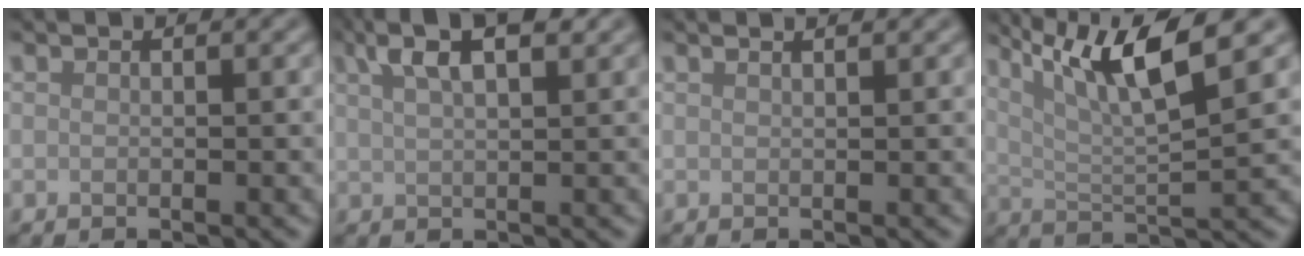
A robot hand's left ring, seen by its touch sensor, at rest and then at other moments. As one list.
[{"total": 5.3, "force": [3.2, 1.6, 3.9], "torque": [-0.069, 0.017, 0.053]}, {"total": 2.2, "force": [1.5, 1.0, 1.3], "torque": [0.000, 0.004, -0.010]}, {"total": 8.2, "force": [4.2, 1.7, 6.9], "torque": [-0.117, 0.006, 0.079]}]